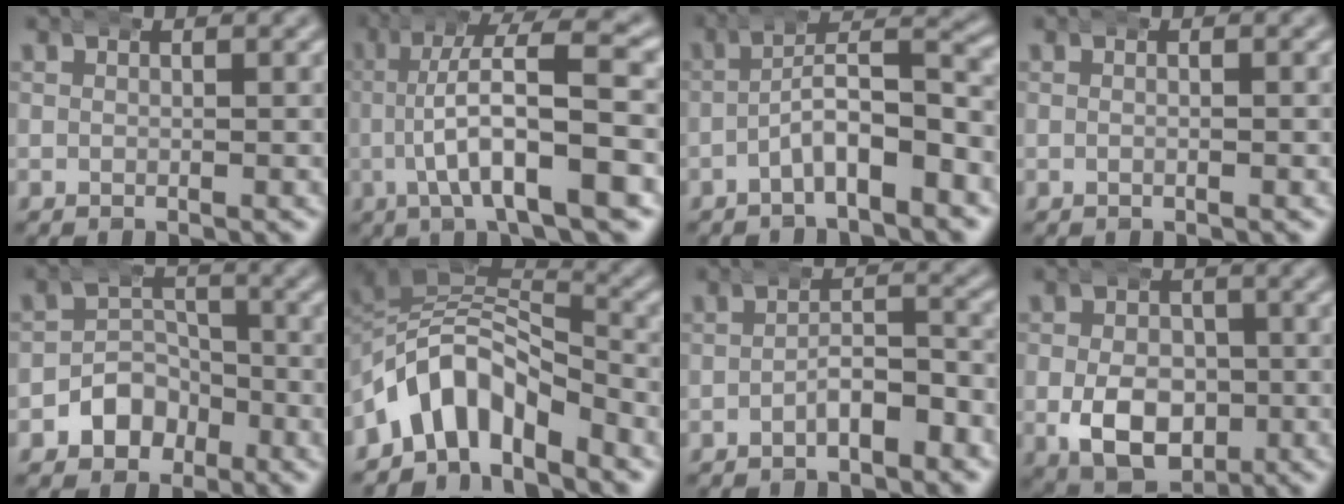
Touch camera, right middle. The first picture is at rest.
{"total": 7.6, "force": [-0.2, 1.9, 7.3], "torque": [-0.123, 0.008, -0.007]}
{"total": 4.6, "force": [-2.6, 1.2, 3.7], "torque": [-0.043, 0.005, -0.045]}
{"total": 0.7, "force": [-0.1, 0.2, 0.7], "torque": [-0.009, 0.004, -0.006]}
{"total": 5.0, "force": [-2.7, 4.0, 1.2], "torque": [-0.022, -0.002, -0.051]}
{"total": 9.5, "force": [-4.0, 7.4, 4.4], "torque": [-0.101, -0.024, -0.065]}
{"total": 3.5, "force": [-2.9, 1.0, 1.8], "torque": [-0.011, -0.003, -0.048]}
{"total": 7.7, "force": [-1.9, 5.6, 4.9], "torque": [-0.079, -0.027, -0.021]}